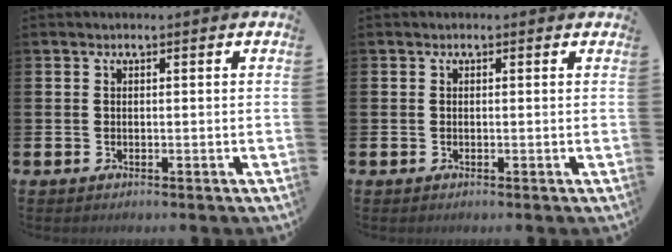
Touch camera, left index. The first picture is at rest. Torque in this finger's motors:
{"motor_torque": [0.00, -2.14, 0.10, 0.09]}